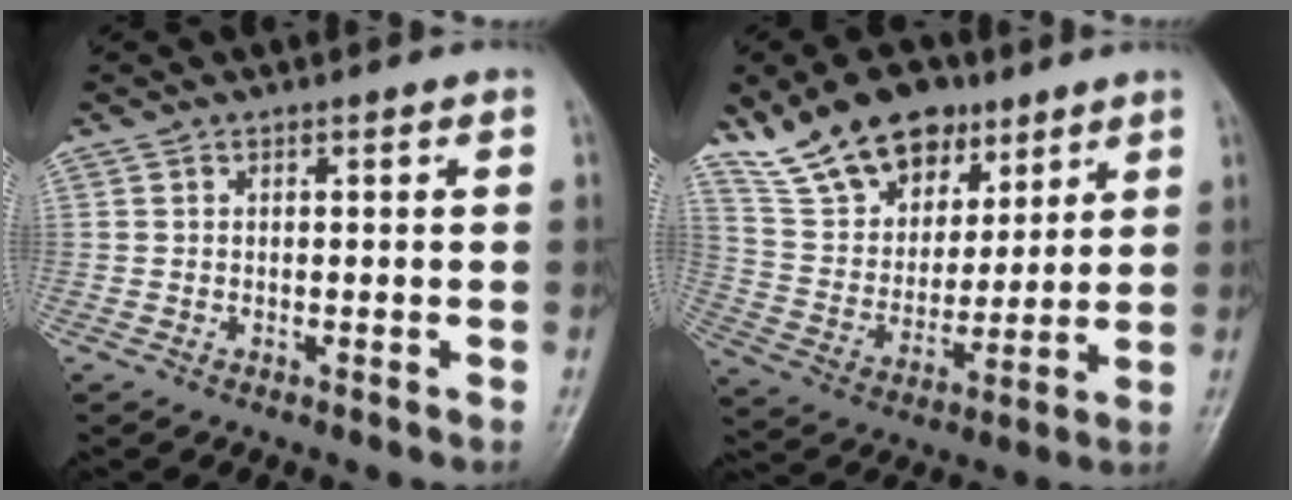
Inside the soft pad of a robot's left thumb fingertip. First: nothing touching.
{"total": 16.7, "force": [11.4, 9.5, 7.6], "torque": [-0.094, -0.042, 0.213]}